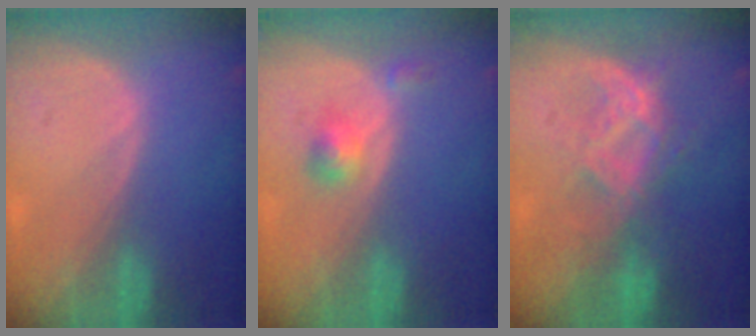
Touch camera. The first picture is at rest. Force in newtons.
{"total": 3.0, "press": 2.8, "slide": 1.2}
{"total": 7.0, "press": 6.8, "slide": 1.3}